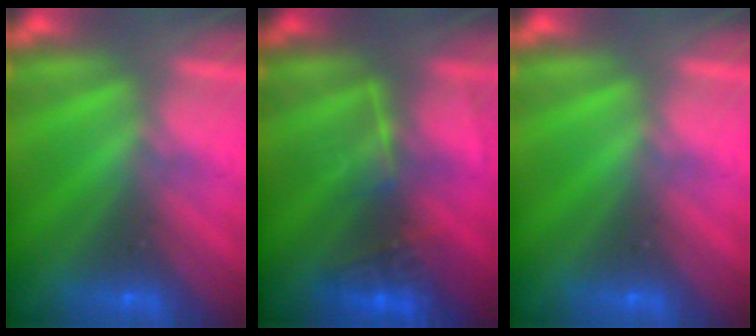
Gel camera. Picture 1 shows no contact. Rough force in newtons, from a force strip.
{"total": 2.7}
{"total": 0.0}